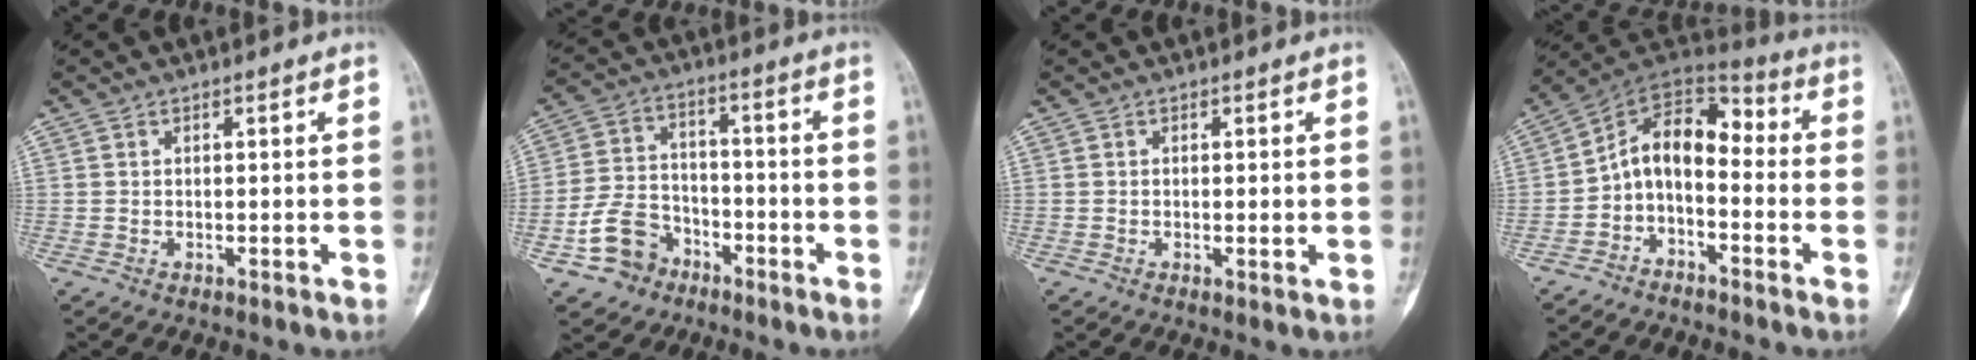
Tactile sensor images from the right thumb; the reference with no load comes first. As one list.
[{"total": 9.8, "force": [-5.1, 7.5, 3.9], "torque": [-0.053, 0.040, -0.091]}, {"total": 1.3, "force": [0.0, 0.3, 1.3], "torque": [-0.020, -0.003, -0.001]}, {"total": 11.0, "force": [-2.4, 7.0, 8.2], "torque": [-0.111, 0.078, -0.059]}]